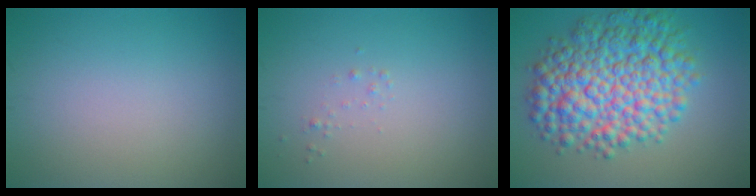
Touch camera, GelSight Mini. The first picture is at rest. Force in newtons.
{"total": 0.5, "press": 0.5, "slide": 0.0}
{"total": 10.2, "press": 10.2, "slide": 0.1}